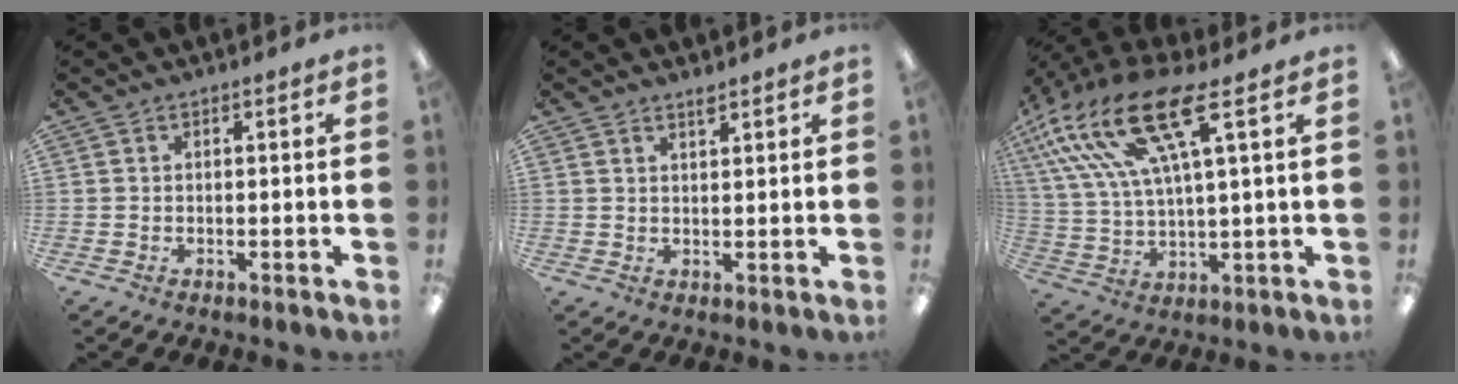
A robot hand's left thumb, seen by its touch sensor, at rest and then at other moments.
{"total": 1.8, "force": [1.7, 0.3, 0.5], "torque": [-0.004, -0.007, 0.031]}
{"total": 19.3, "force": [10.1, 5.8, 15.4], "torque": [-0.323, -0.033, 0.168]}